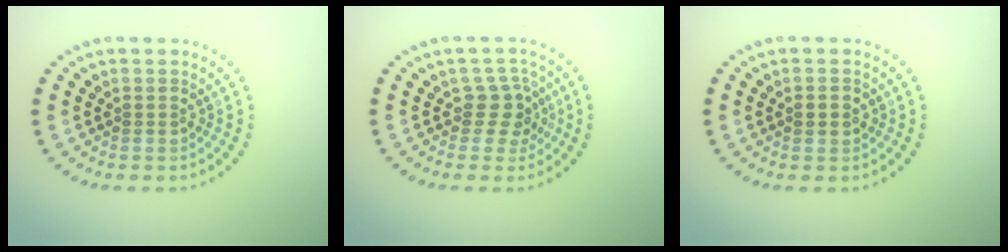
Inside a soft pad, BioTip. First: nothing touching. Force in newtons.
{"total": 2.6, "press": 2.1, "slide": 1.5}
{"total": 1.7, "press": 1.7, "slide": 0.1}